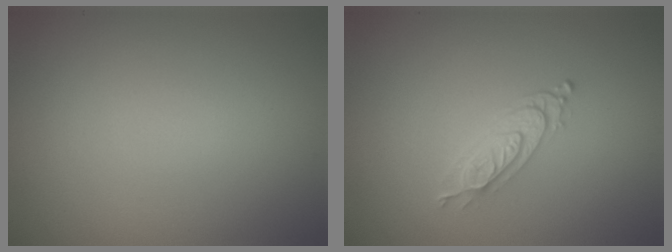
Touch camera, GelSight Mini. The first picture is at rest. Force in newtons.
{"total": 2.7, "press": 2.1, "slide": 1.6}